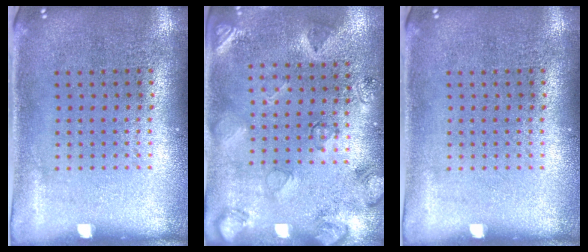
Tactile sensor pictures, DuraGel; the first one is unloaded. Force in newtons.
{"total": 2.5, "press": 1.8, "slide": 1.8}
{"total": 0.0}